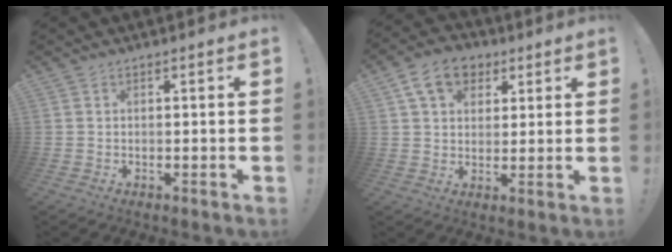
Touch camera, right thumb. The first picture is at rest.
{"total": 11.8, "force": [5.7, 8.4, 5.9], "torque": [-0.088, -0.015, 0.109]}